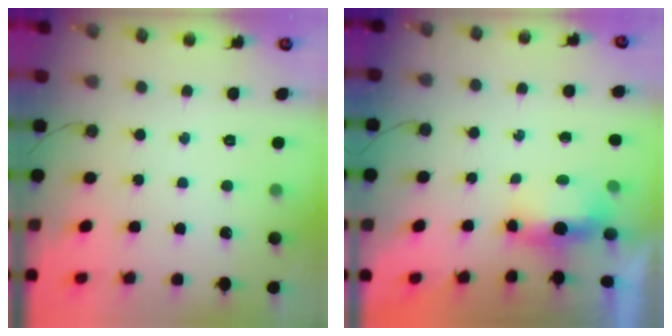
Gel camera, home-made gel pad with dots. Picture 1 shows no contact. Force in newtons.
{"total": 5.1, "press": 4.9, "slide": 1.3}